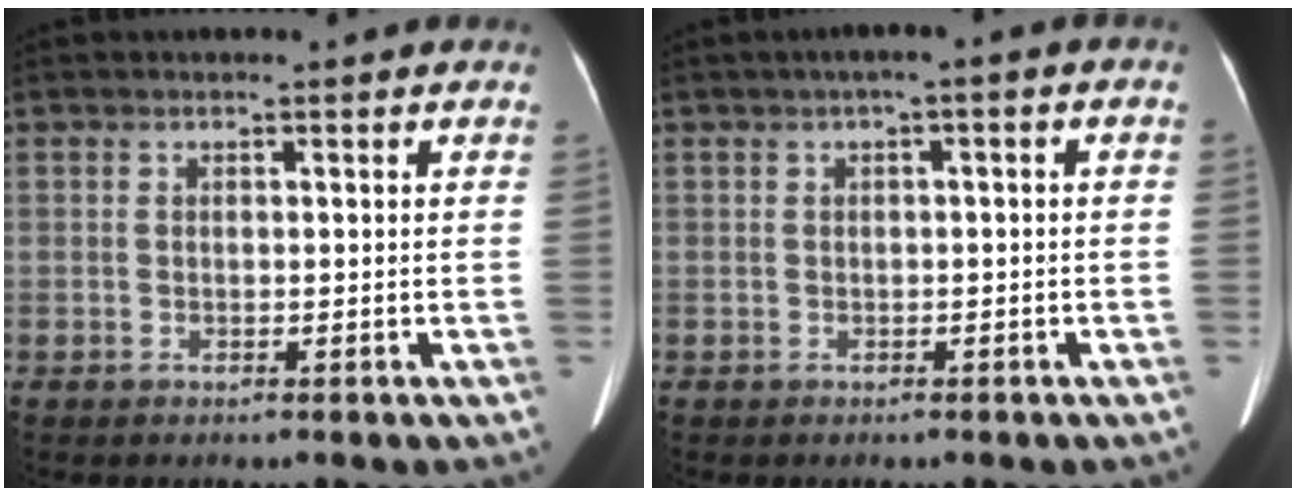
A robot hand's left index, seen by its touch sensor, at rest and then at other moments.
{"total": 1.6, "force": [0.1, 0.5, 1.5], "torque": [-0.018, 0.012, -0.002]}